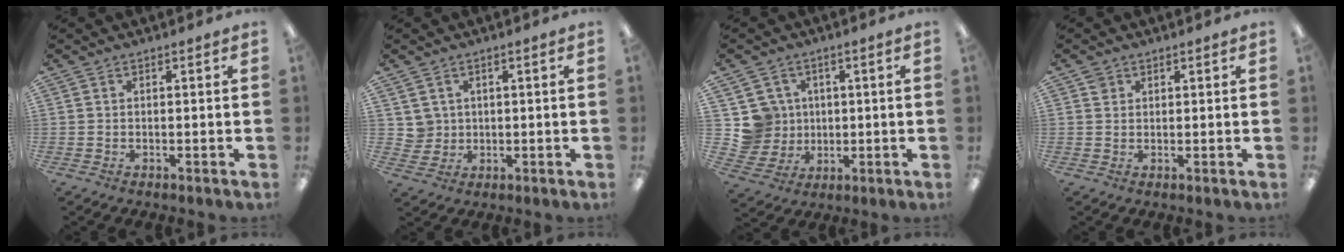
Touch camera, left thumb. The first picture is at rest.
{"total": 3.6, "force": [1.9, 3.1, -0.3], "torque": [-0.010, 0.001, 0.037]}
{"total": 8.3, "force": [2.2, 8.0, 0.5], "torque": [-0.027, -0.004, 0.053]}
{"total": 1.4, "force": [1.0, 1.0, 0.0], "torque": [0.006, -0.003, 0.018]}